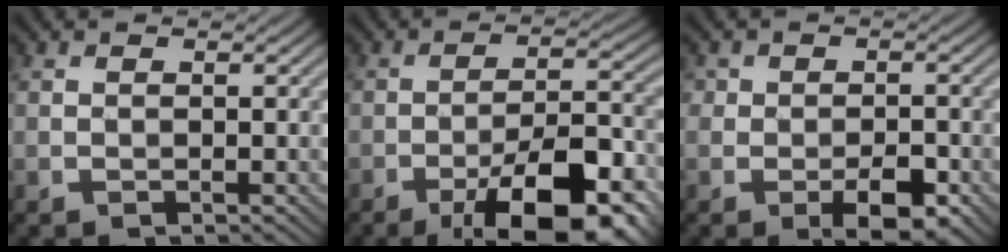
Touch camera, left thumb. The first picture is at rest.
{"total": 13.5, "force": [-7.7, 4.3, 10.3], "torque": [-0.154, 0.007, -0.126]}
{"total": 5.4, "force": [-2.0, 3.3, 3.8], "torque": [-0.045, -0.003, -0.037]}